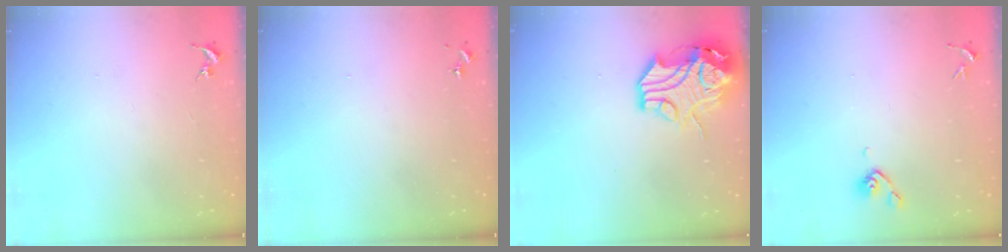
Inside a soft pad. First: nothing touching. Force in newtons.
{"total": 0.0}
{"total": 15.4, "press": 15.3, "slide": 2.0}
{"total": 5.1, "press": 4.9, "slide": 1.2}